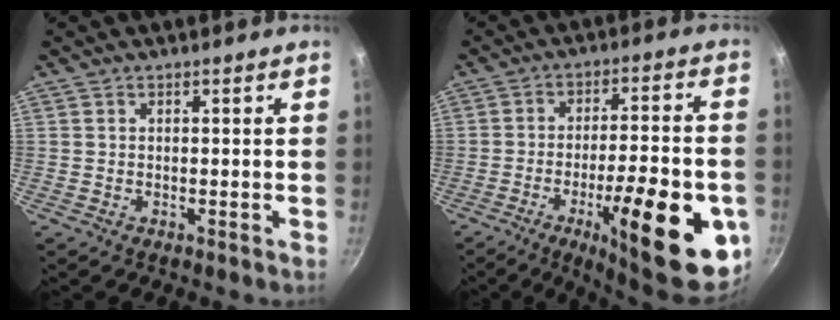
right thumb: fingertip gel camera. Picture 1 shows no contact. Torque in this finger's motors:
{"motor_torque": [0.39, 0.58, 1.03, -1.19, 0.16]}